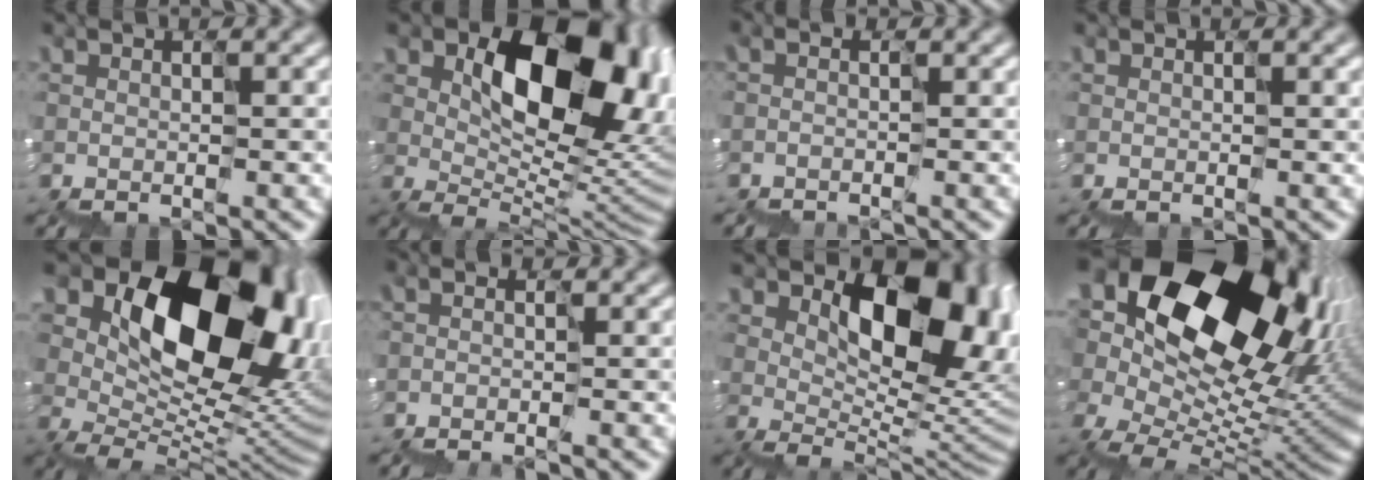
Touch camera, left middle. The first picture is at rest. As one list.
[{"total": 12.2, "force": [3.3, 7.5, 8.9], "torque": [-0.114, 0.001, 0.065]}, {"total": 0.8, "force": [-0.7, -0.1, 0.0], "torque": [-0.004, -0.002, -0.020]}, {"total": 0.6, "force": [0.2, 0.2, 0.5], "torque": [-0.008, 0.003, 0.003]}, {"total": 14.5, "force": [5.1, 9.2, 9.9], "torque": [-0.140, 0.012, 0.098]}, {"total": 1.7, "force": [-1.5, 0.1, 0.7], "torque": [-0.012, -0.001, -0.032]}, {"total": 10.0, "force": [3.0, 6.2, 7.3], "torque": [-0.091, -0.007, 0.064]}, {"total": 18.8, "force": [6.6, 11.7, 13.1], "torque": [-0.216, 0.028, 0.129]}]